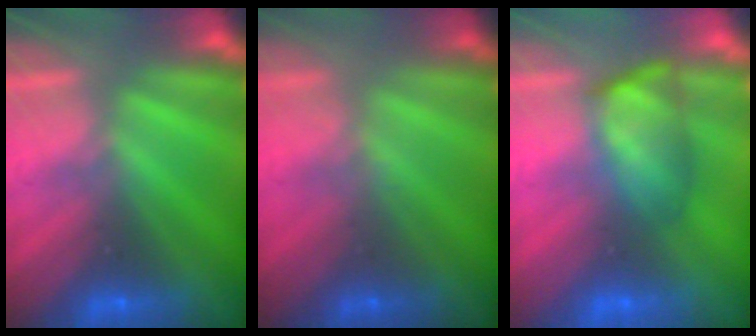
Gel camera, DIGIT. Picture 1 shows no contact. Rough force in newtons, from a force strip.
{"total": 1.6}
{"total": 4.3}